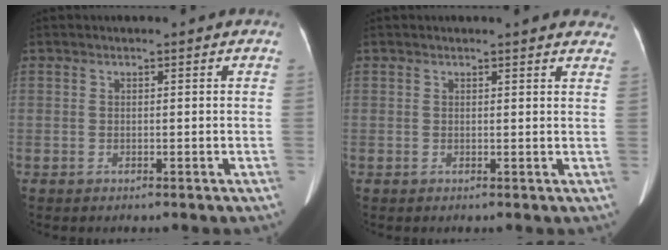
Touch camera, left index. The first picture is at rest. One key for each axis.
{"total": 7.7, "fx": 7.1, "fy": 1.4, "fz": 2.6, "tx": -0.014, "ty": -0.006, "tz": 0.054}